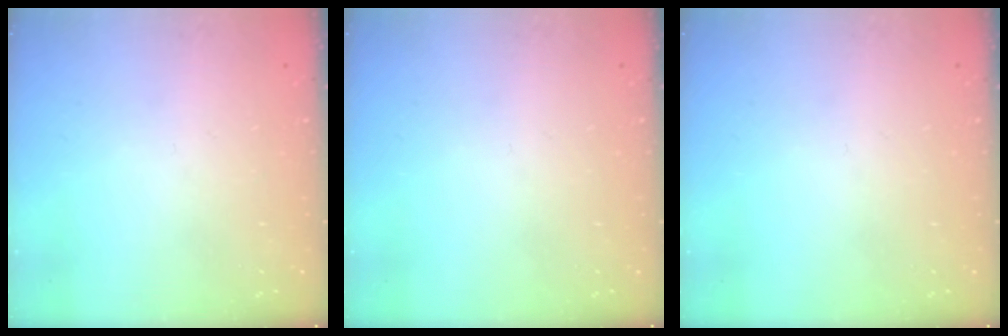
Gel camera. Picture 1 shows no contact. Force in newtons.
{"total": 0.0}
{"total": 0.0}